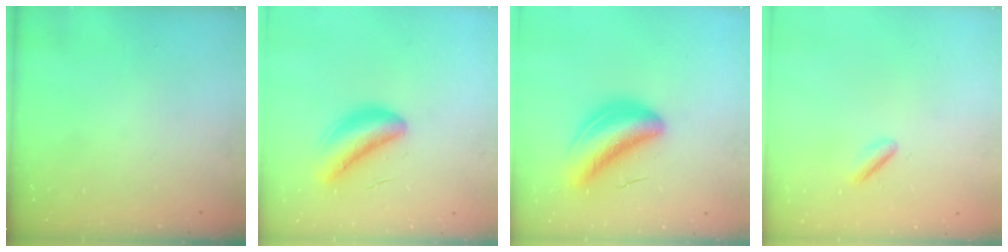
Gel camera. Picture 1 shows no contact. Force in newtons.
{"total": 6.3, "press": 5.9, "slide": 2.2}
{"total": 9.8, "press": 9.3, "slide": 2.9}
{"total": 1.5, "press": 1.2, "slide": 0.8}